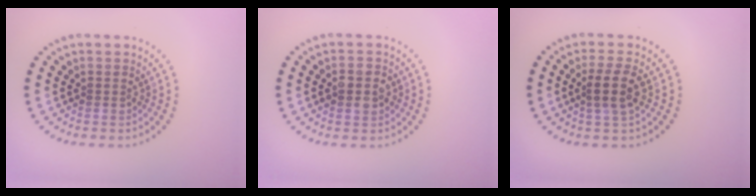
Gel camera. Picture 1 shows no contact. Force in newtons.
{"total": 2.7, "press": 2.7, "slide": 0.1}
{"total": 2.8, "press": 2.5, "slide": 1.2}